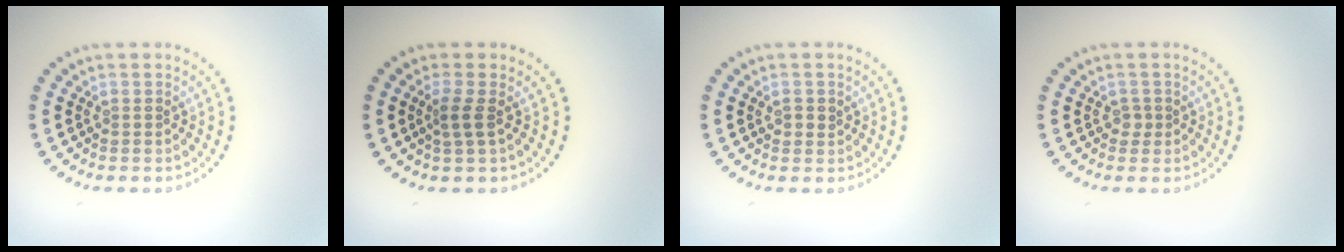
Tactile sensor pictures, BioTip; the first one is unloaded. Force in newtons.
{"total": 1.6, "press": 1.2, "slide": 1.0}
{"total": 1.2, "press": 1.0, "slide": 0.5}
{"total": 0.9, "press": 0.6, "slide": 0.6}